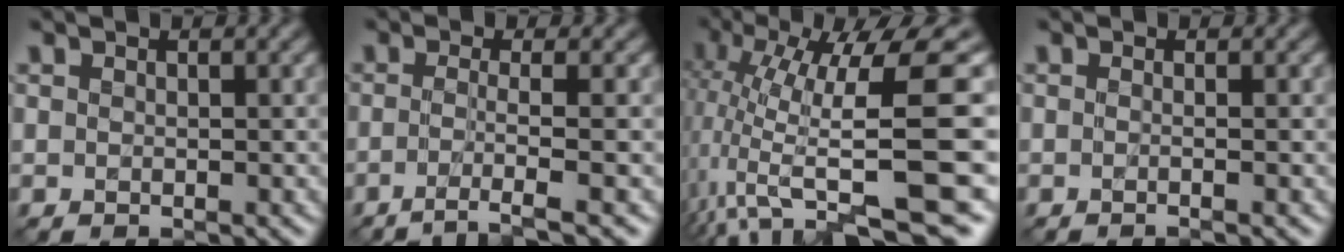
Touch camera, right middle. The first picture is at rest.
{"total": 3.5, "force": [-1.4, 0.6, 3.1], "torque": [-0.044, -0.004, -0.040]}
{"total": 12.1, "force": [1.3, 3.2, 11.6], "torque": [-0.201, 0.003, 0.043]}
{"total": 2.0, "force": [0.0, 0.9, 1.7], "torque": [-0.003, -0.010, -0.028]}